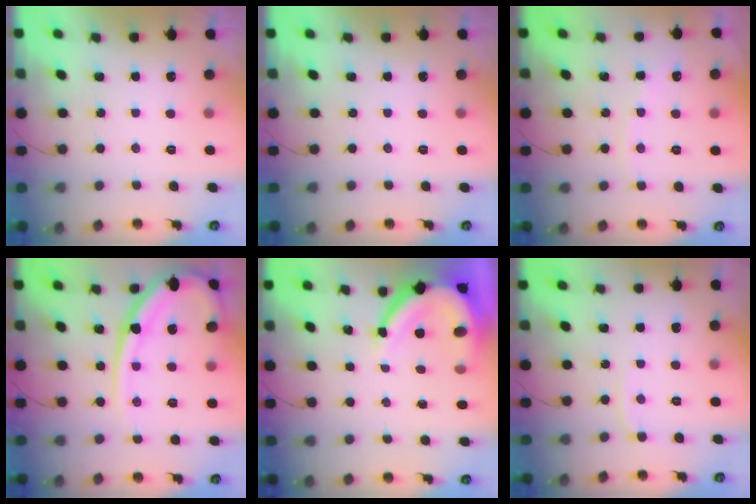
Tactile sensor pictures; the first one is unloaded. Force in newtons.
{"total": 0.0}
{"total": 3.1, "press": 3.1, "slide": 0.5}
{"total": 15.5, "press": 15.3, "slide": 2.0}
{"total": 10.0, "press": 10.0, "slide": 1.2}
{"total": 4.5, "press": 4.5, "slide": 0.6}